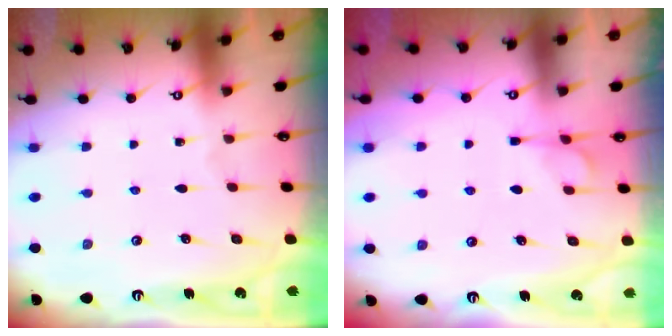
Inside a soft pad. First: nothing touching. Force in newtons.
{"total": 1.8, "press": 1.3, "slide": 1.3}